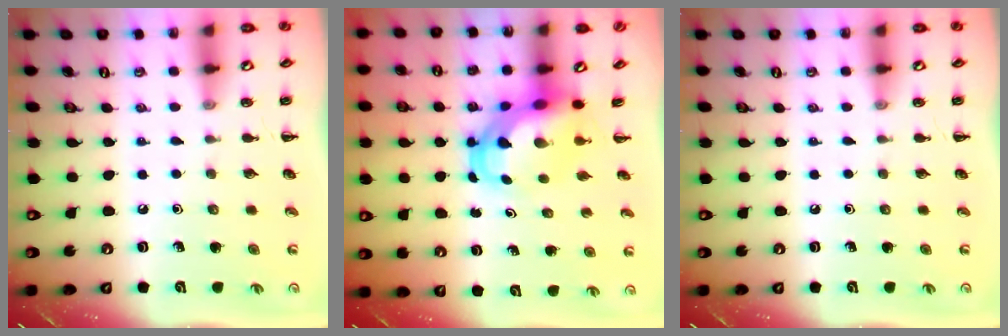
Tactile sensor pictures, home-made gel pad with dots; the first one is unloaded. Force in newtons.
{"total": 6.3, "press": 6.1, "slide": 1.5}
{"total": 0.0}